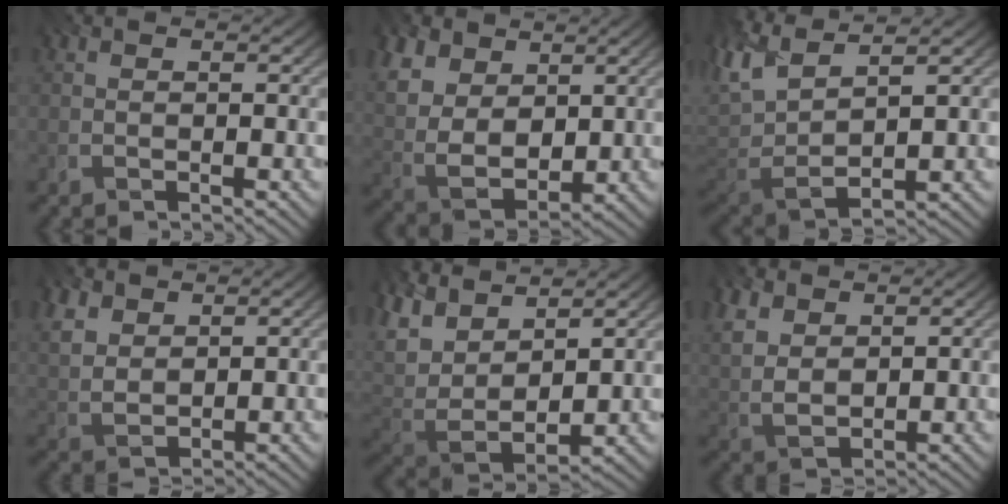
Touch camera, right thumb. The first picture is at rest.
{"total": 11.3, "force": [4.6, 7.5, 7.1], "torque": [-0.208, 0.012, 0.084]}
{"total": 9.3, "force": [2.2, 3.4, 8.4], "torque": [-0.217, 0.001, 0.039]}
{"total": 5.7, "force": [3.6, 3.3, 3.1], "torque": [-0.092, -0.001, 0.076]}
{"total": 10.2, "force": [3.7, 5.7, 7.6], "torque": [-0.198, 0.010, 0.066]}
{"total": 7.0, "force": [4.0, 4.0, 4.1], "torque": [-0.125, 0.006, 0.076]}